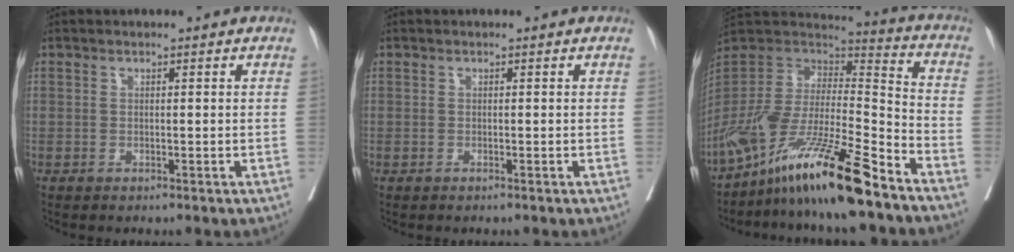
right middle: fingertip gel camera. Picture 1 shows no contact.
{"total": 0.0}
{"total": 20.8, "force": [-14.9, 1.9, 14.4], "torque": [-0.293, -0.029, -0.278]}